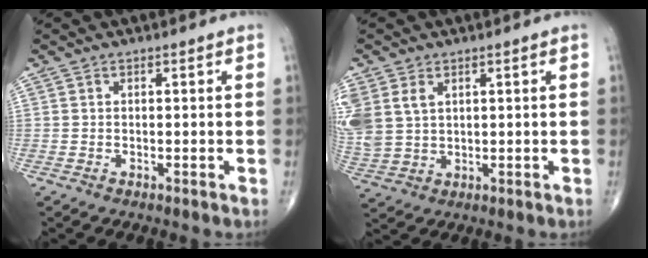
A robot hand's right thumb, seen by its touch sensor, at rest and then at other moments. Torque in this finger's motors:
{"motor_torque": [-0.05, -0.05, 0.82, 0.77, 0.10]}